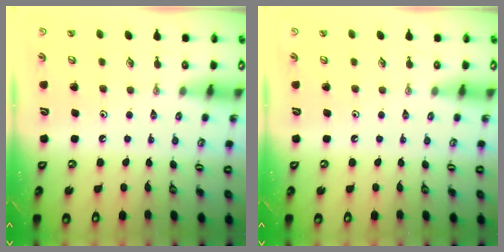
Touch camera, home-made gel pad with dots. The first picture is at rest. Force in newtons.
{"total": 0.0}